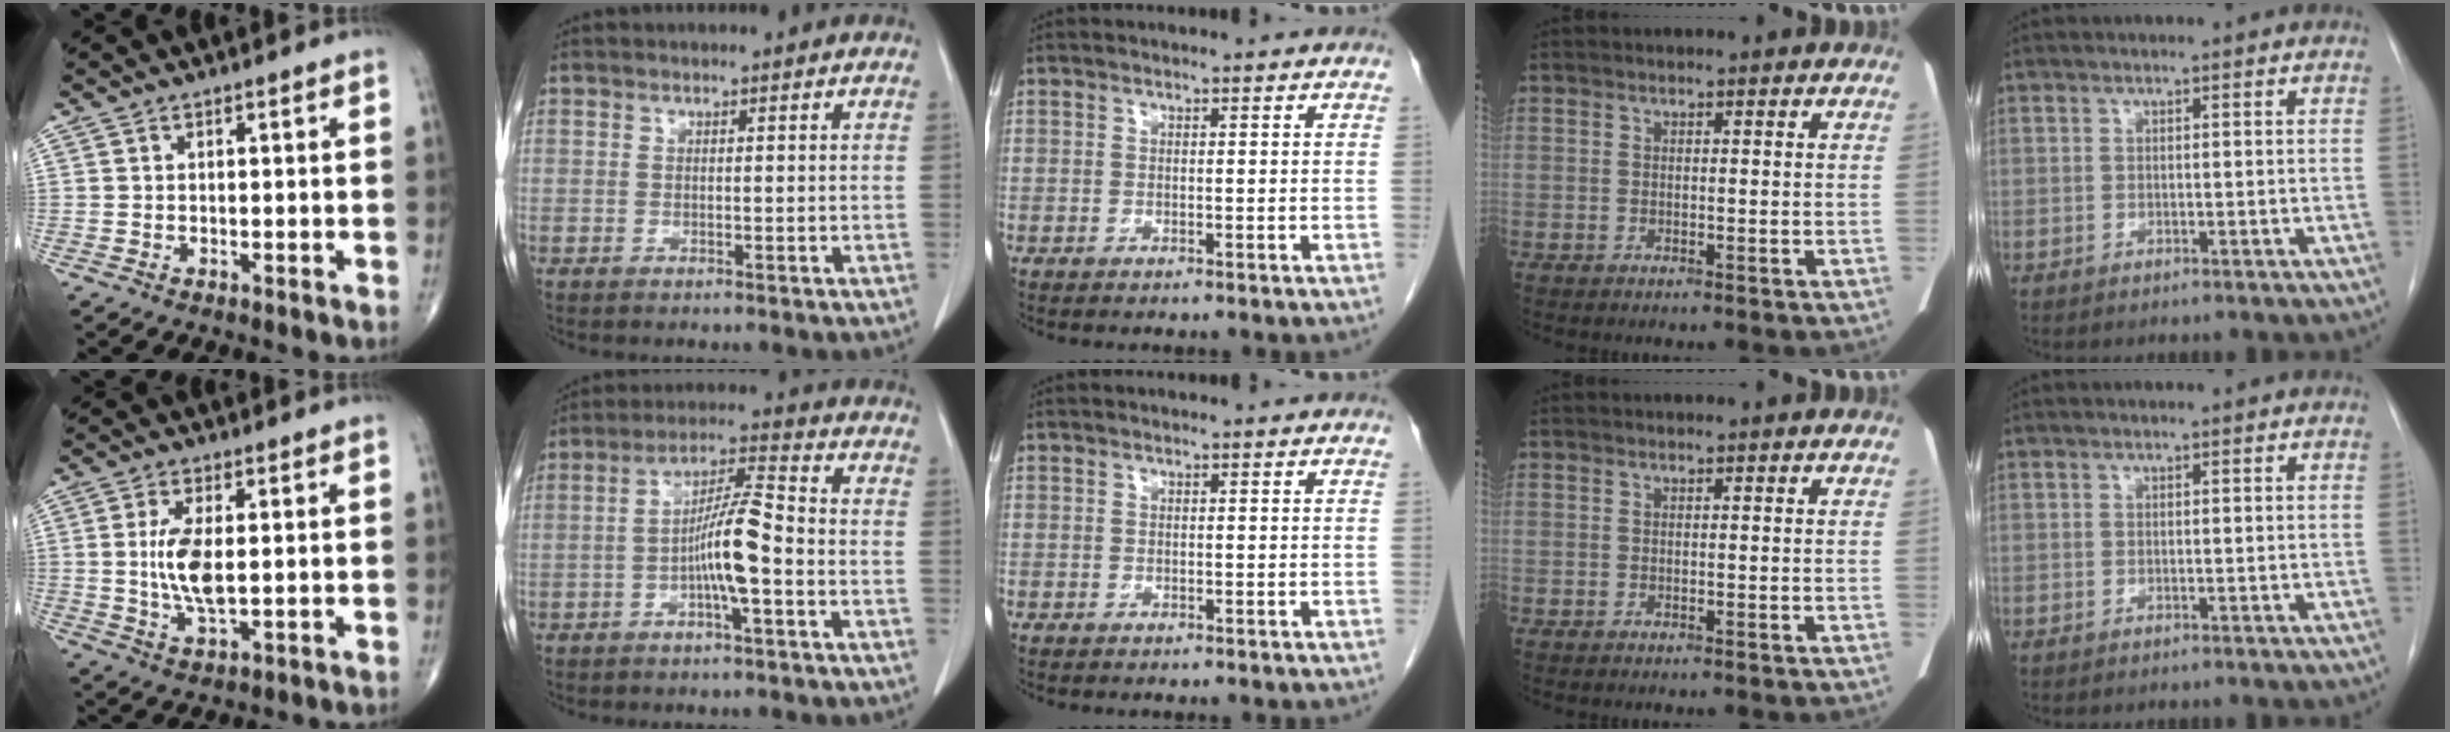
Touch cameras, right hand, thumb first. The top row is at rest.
{"thumb": {"total": 8.2, "force": [0.5, 3.3, 7.4], "torque": [-0.153, -0.013, 0.012]}, "index": {"total": 8.3, "force": [-2.3, 0.6, 7.9], "torque": [-0.150, 0.015, -0.043]}}